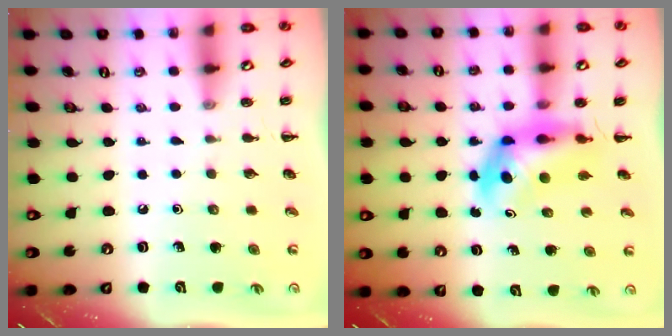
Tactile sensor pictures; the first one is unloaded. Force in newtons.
{"total": 5.4, "press": 5.2, "slide": 1.4}